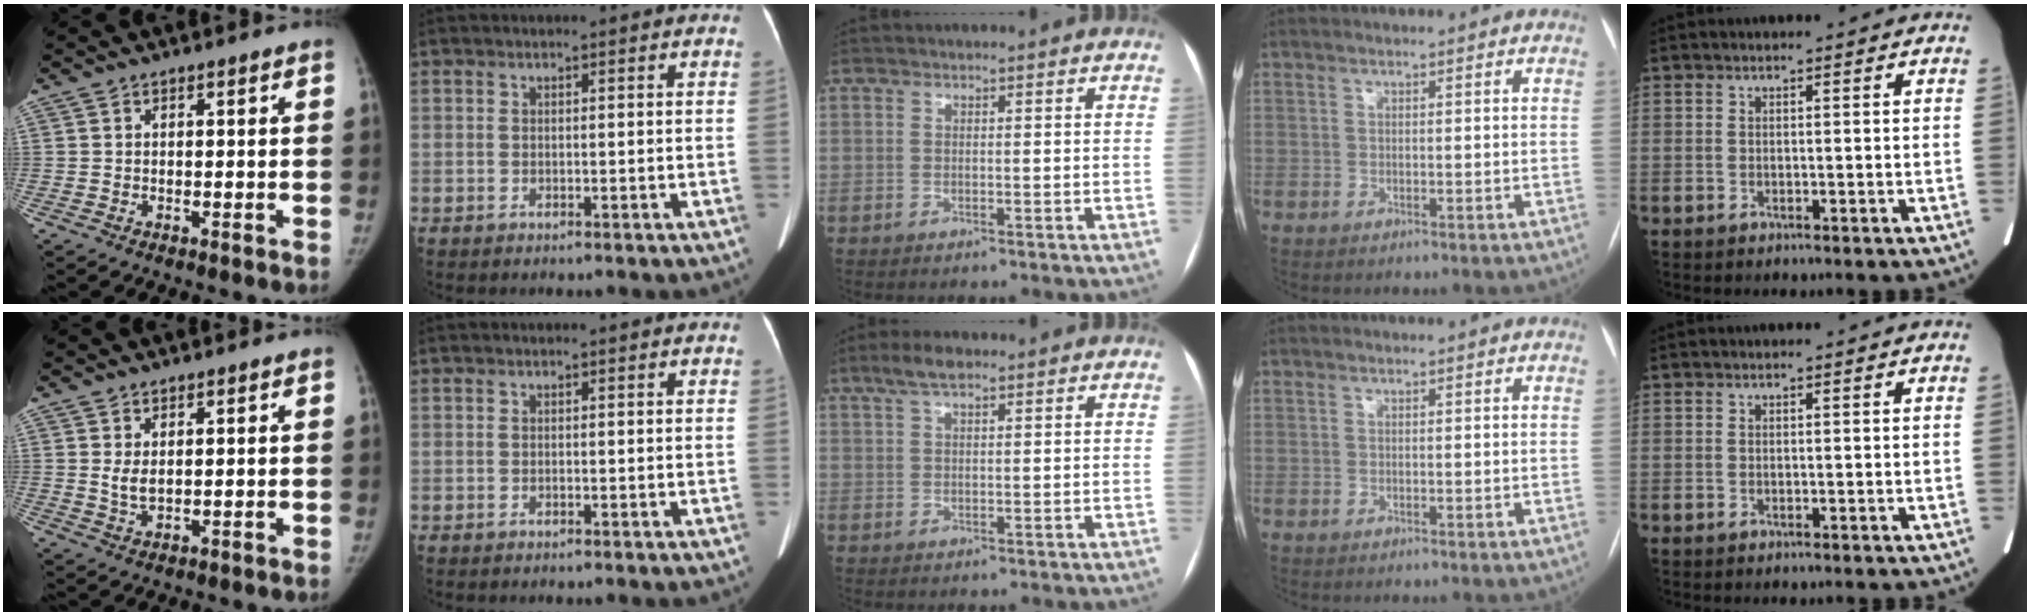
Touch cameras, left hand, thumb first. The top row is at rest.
{"thumb": {"total": 2.7, "force": [0.9, 1.5, 2.1], "torque": [-0.035, -0.010, 0.023]}, "middle": {"total": 3.7, "force": [2.6, 1.0, 2.5], "torque": [-0.054, 0.015, 0.050]}}